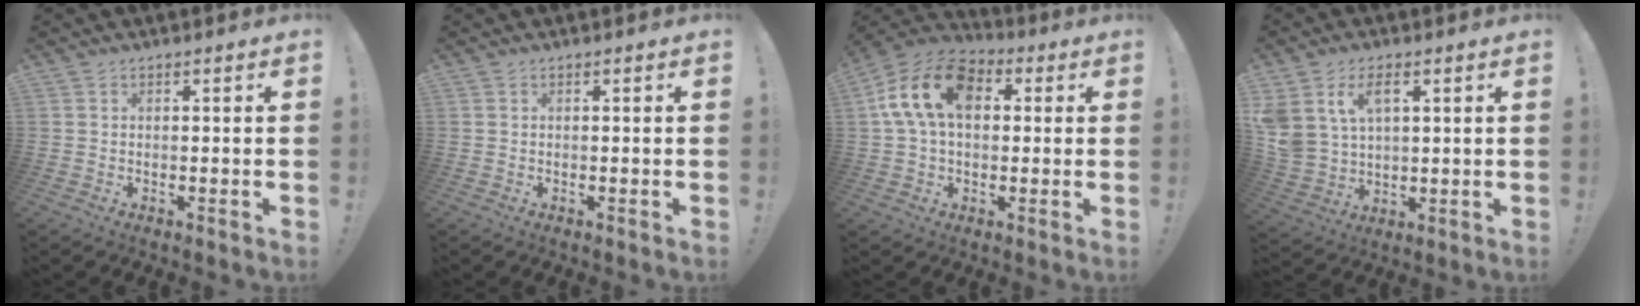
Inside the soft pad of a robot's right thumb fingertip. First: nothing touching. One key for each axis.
{"total": 0.0}
{"total": 16.8, "fx": 4.1, "fy": 10.9, "fz": 12.1, "tx": -0.218, "ty": 0.011, "tz": 0.074}
{"total": 9.9, "fx": 4.6, "fy": 6.7, "fz": 5.8, "tx": -0.116, "ty": -0.018, "tz": 0.090}